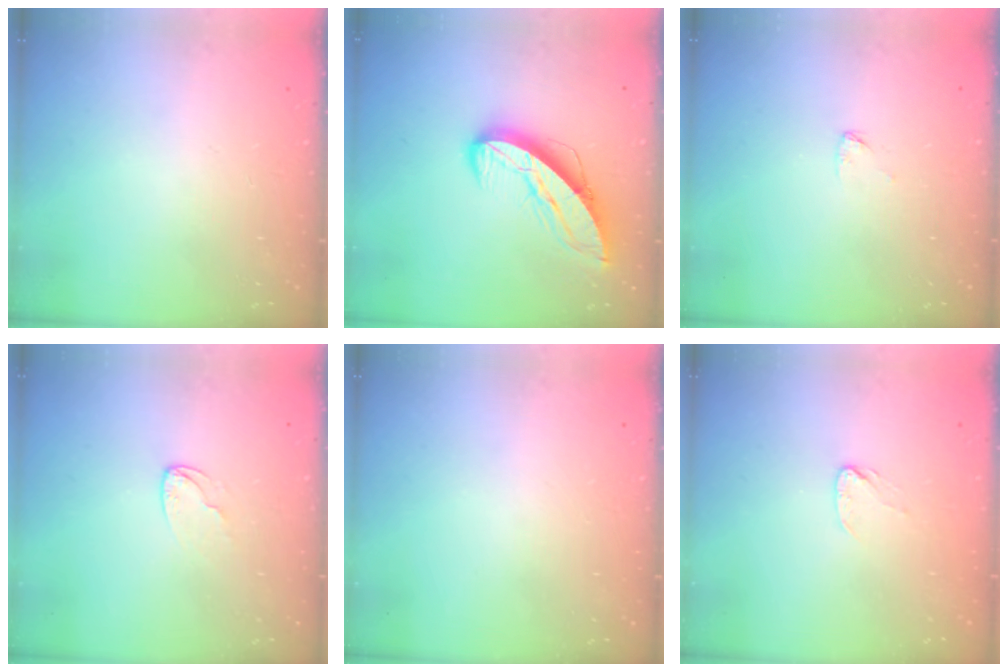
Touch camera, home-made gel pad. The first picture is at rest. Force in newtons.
{"total": 11.0, "press": 11.0, "slide": 1.1}
{"total": 2.6, "press": 2.6, "slide": 0.2}
{"total": 6.3, "press": 6.3, "slide": 0.6}
{"total": 0.0}
{"total": 3.4, "press": 3.4, "slide": 0.4}